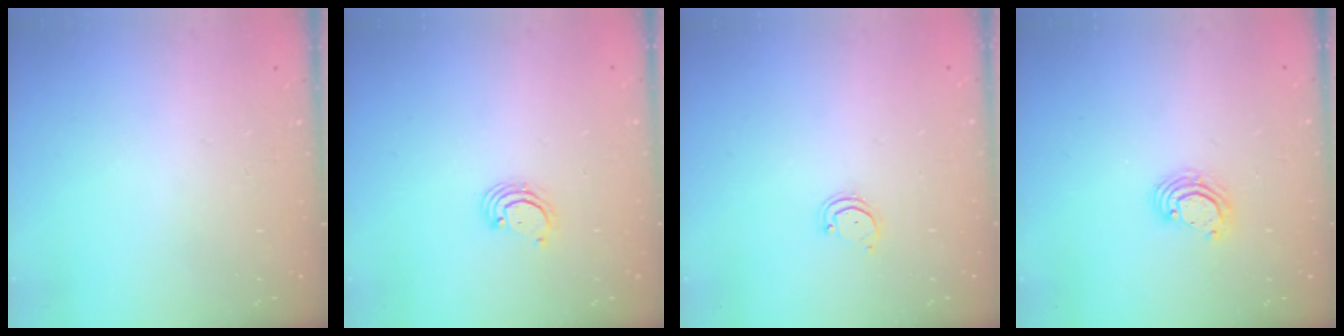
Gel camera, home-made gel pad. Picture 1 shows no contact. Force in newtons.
{"total": 2.6, "press": 2.6, "slide": 0.3}
{"total": 2.6, "press": 2.6, "slide": 0.2}
{"total": 3.5, "press": 3.5, "slide": 0.3}